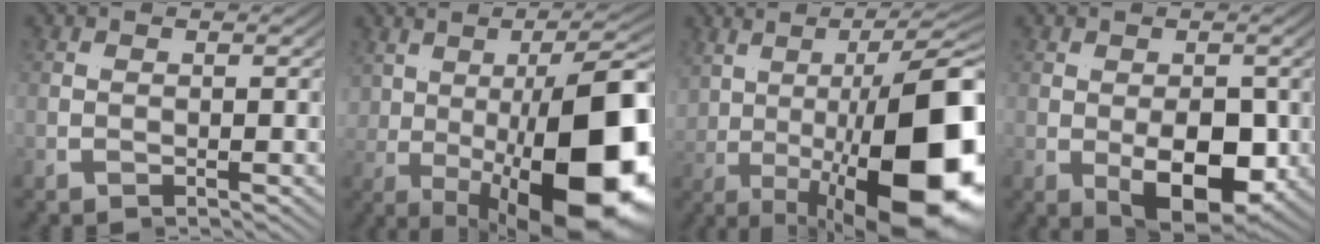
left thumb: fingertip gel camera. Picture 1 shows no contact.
{"total": 15.4, "force": [-2.6, 5.3, 14.3], "torque": [-0.198, -0.009, -0.013]}
{"total": 15.1, "force": [-1.8, 3.0, 14.7], "torque": [-0.186, 0.020, -0.014]}
{"total": 6.6, "force": [-0.6, 3.1, 5.7], "torque": [-0.101, -0.021, 0.002]}